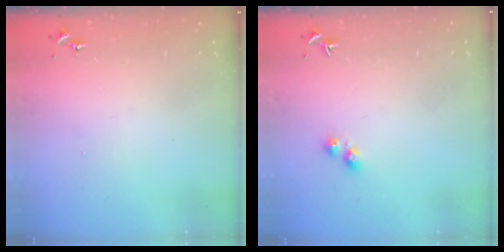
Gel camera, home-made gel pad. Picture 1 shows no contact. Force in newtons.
{"total": 2.2, "press": 2.2, "slide": 0.6}